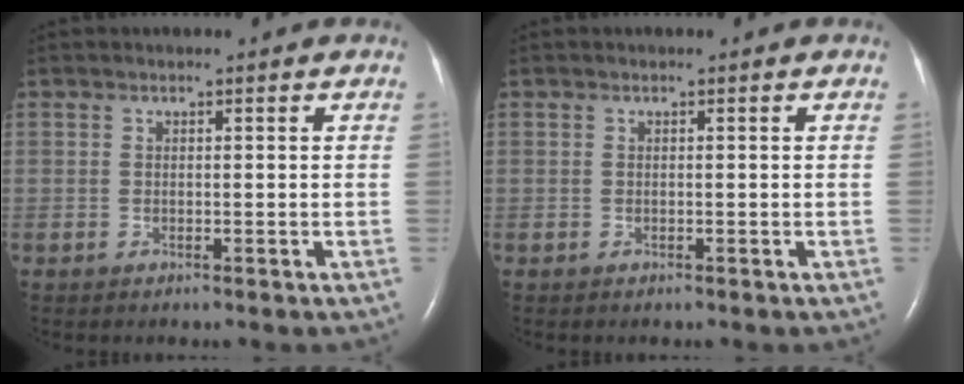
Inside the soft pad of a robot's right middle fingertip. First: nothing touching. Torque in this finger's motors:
{"motor_torque": [-0.06, 0.10, 0.05, 0.03]}